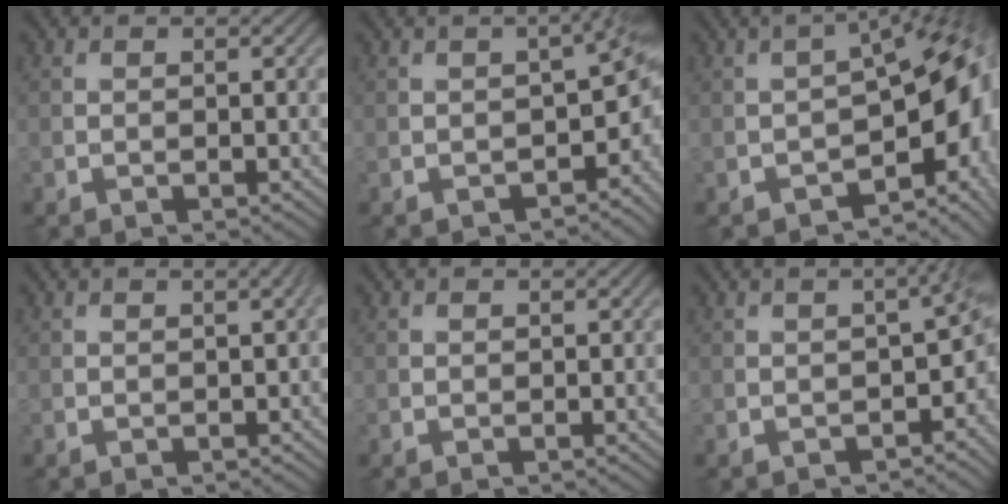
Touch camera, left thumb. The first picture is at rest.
{"total": 6.4, "force": [-2.6, 2.0, 5.5], "torque": [-0.070, -0.015, -0.025]}
{"total": 12.7, "force": [-3.4, 5.5, 10.9], "torque": [-0.142, -0.023, -0.035]}
{"total": 1.9, "force": [0.3, 0.5, 1.8], "torque": [-0.007, 0.010, 0.002]}
{"total": 0.0}
{"total": 5.1, "force": [-1.7, 1.6, 4.6], "torque": [-0.051, -0.008, -0.011]}